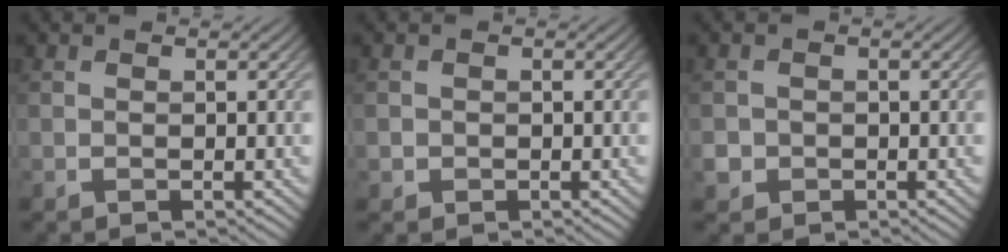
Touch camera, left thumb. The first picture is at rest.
{"total": 1.1, "force": [-0.3, 1.0, 0.1], "torque": [0.003, -0.005, -0.008]}
{"total": 2.3, "force": [-0.8, 2.1, 0.5], "torque": [-0.013, -0.009, -0.016]}